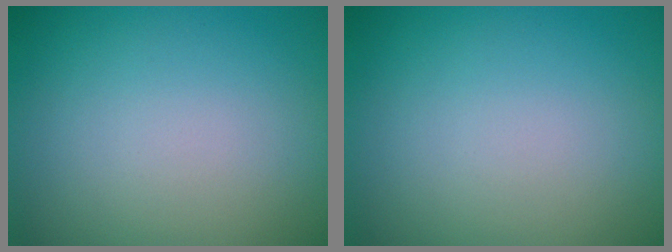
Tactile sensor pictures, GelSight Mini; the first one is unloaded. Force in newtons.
{"total": 0.0}